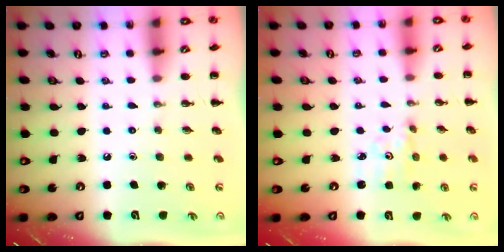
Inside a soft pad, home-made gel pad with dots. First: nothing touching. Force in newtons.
{"total": 2.4, "press": 2.3, "slide": 0.8}